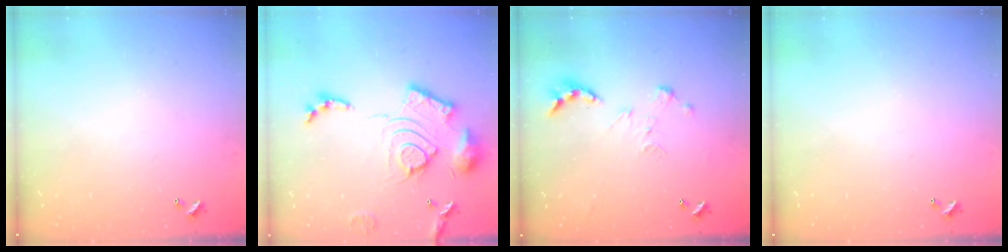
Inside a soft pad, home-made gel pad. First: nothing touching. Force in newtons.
{"total": 20.0, "press": 19.9, "slide": 1.9}
{"total": 0.0}
{"total": 0.0}